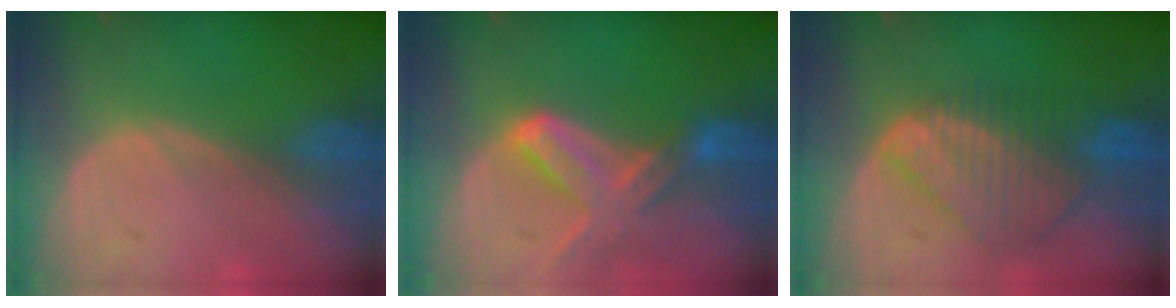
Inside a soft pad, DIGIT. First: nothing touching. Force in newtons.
{"total": 7.4, "press": 6.7, "slide": 3.2}
{"total": 9.0, "press": 7.7, "slide": 4.6}